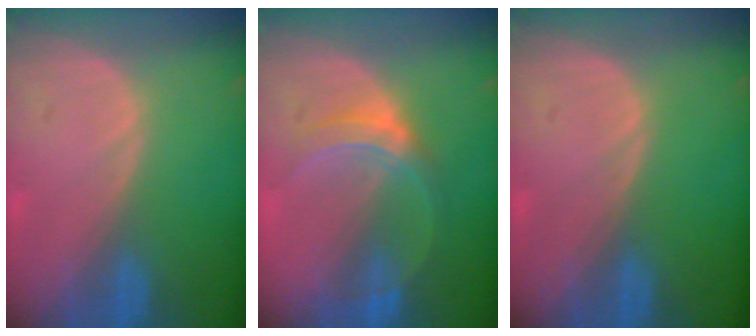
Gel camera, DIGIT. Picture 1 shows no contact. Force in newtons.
{"total": 5.2, "press": 5.1, "slide": 0.9}
{"total": 0.0}